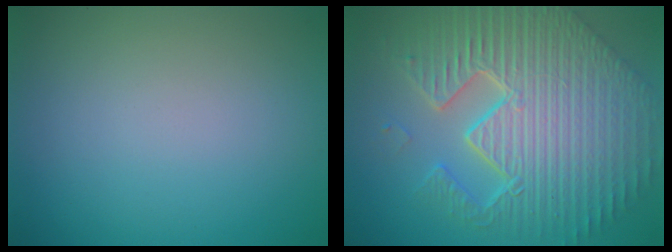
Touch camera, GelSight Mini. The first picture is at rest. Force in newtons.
{"total": 11.4, "press": 7.4, "slide": 8.7}